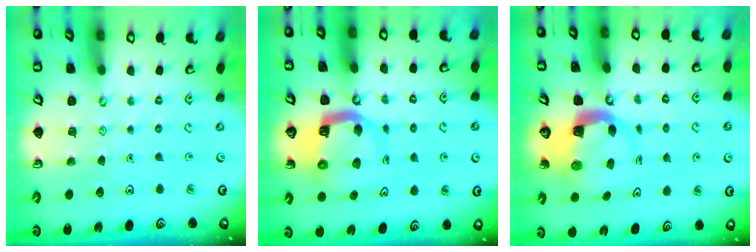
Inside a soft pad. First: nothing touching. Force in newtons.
{"total": 9.5, "press": 9.4, "slide": 1.2}
{"total": 4.5, "press": 4.5, "slide": 0.7}